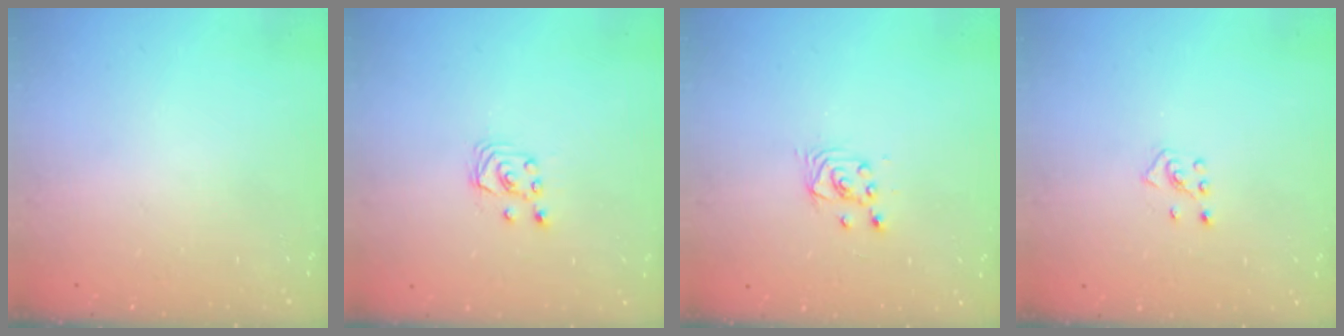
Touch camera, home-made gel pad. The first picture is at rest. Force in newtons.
{"total": 2.6, "press": 2.6, "slide": 0.3}
{"total": 2.2, "press": 2.2, "slide": 0.3}
{"total": 2.5, "press": 2.4, "slide": 0.7}